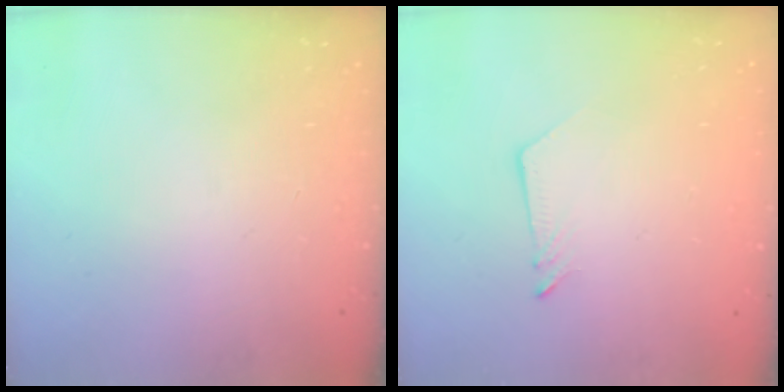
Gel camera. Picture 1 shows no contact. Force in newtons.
{"total": 2.6, "press": 2.6, "slide": 0.3}